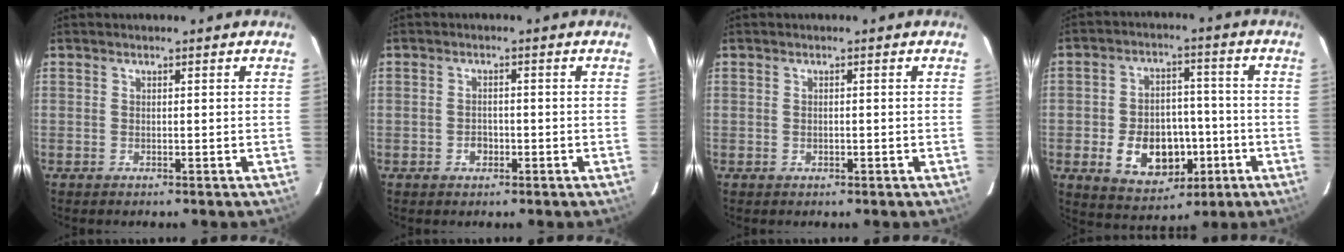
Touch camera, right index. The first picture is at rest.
{"total": 2.0, "force": [-0.9, 1.6, 0.9], "torque": [-0.017, 0.004, -0.013]}
{"total": 0.5, "force": [-0.2, 0.4, 0.1], "torque": [-0.001, -0.001, -0.002]}
{"total": 12.9, "force": [-4.3, 9.0, 8.1], "torque": [-0.169, 0.014, -0.047]}